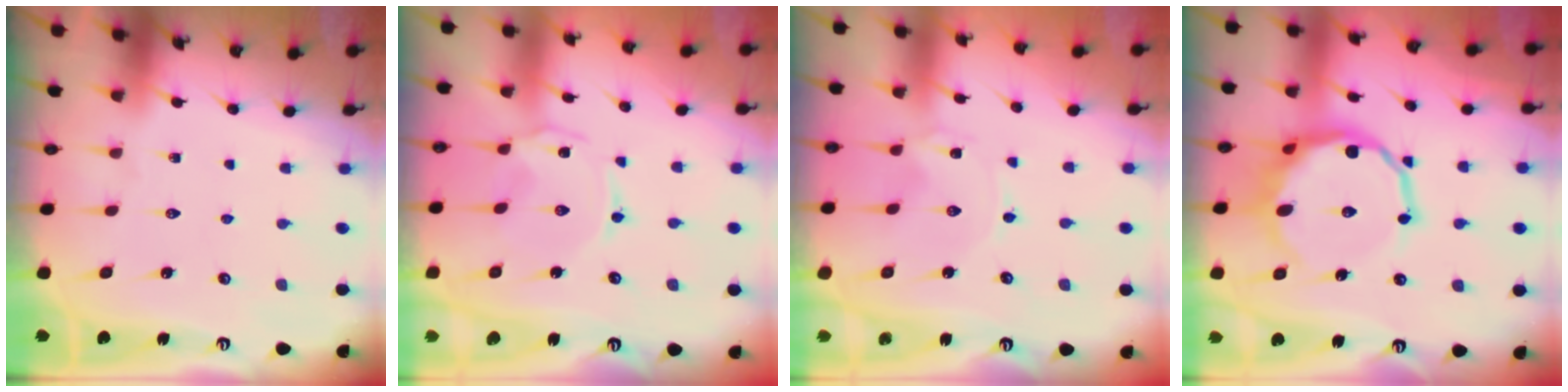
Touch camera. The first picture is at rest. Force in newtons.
{"total": 0.6, "press": 0.4, "slide": 0.4}
{"total": 0.0}
{"total": 11.0, "press": 10.4, "slide": 3.8}